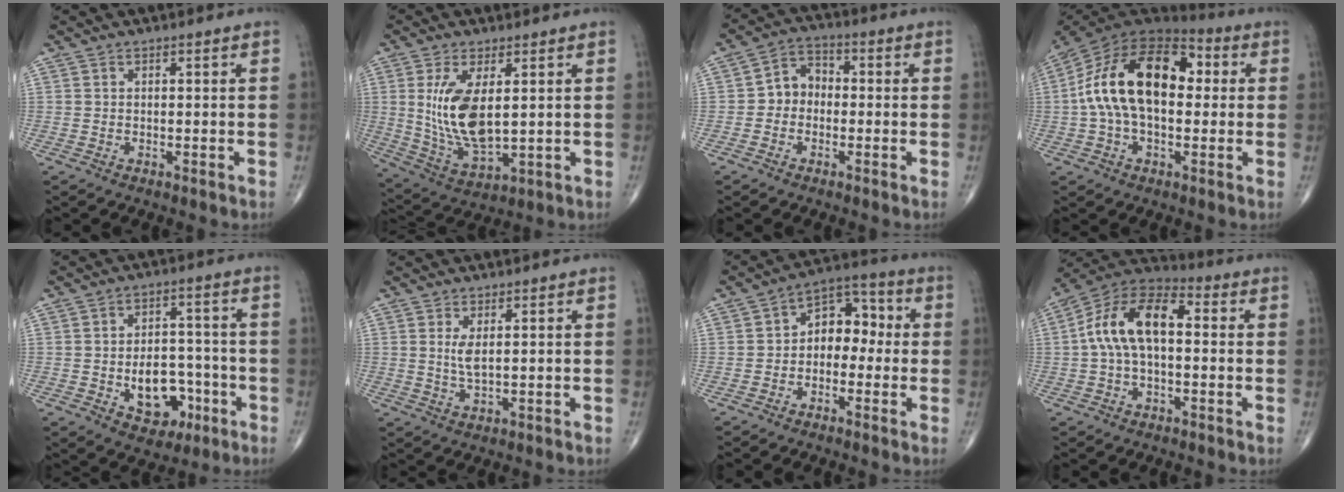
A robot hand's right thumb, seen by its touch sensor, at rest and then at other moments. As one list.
[{"total": 12.7, "force": [2.1, 5.8, 11.1], "torque": [-0.216, -0.022, 0.057]}, {"total": 5.9, "force": [-0.9, 4.9, 3.3], "torque": [-0.030, 0.026, -0.033]}, {"total": 20.8, "force": [1.9, 12.1, 16.8], "torque": [-0.292, 0.041, 0.022]}, {"total": 10.6, "force": [-3.4, 7.2, 7.0], "torque": [-0.064, 0.031, -0.041]}, {"total": 2.8, "force": [0.7, 0.8, 2.6], "torque": [-0.054, -0.010, 0.020]}, {"total": 8.8, "force": [-0.5, 6.1, 6.2], "torque": [-0.052, 0.042, -0.027]}, {"total": 13.5, "force": [0.7, 7.3, 11.4], "torque": [-0.205, 0.043, -0.001]}]